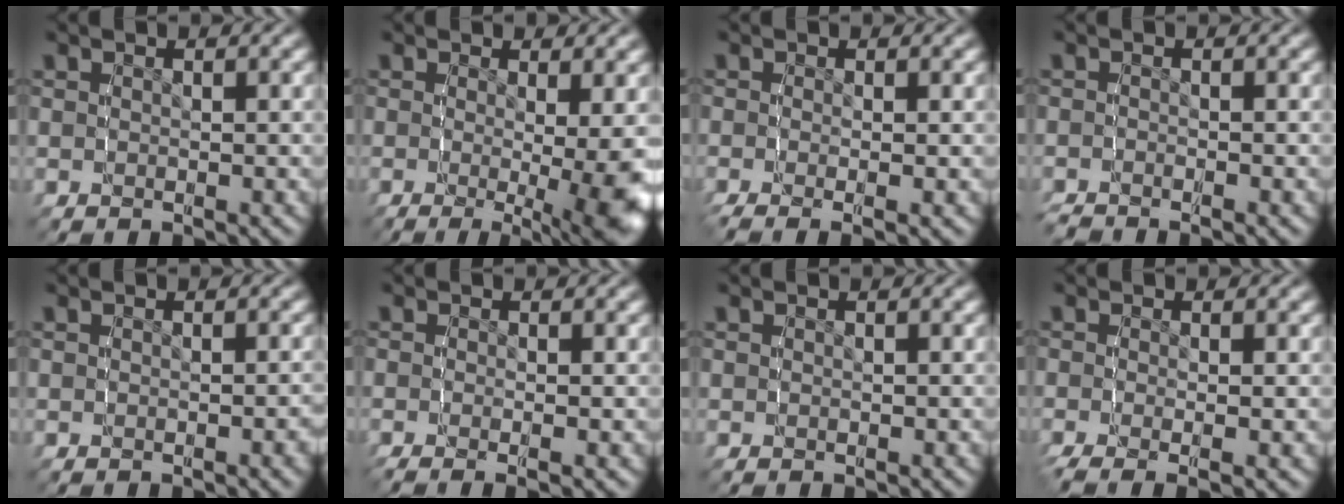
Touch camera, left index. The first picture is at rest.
{"total": 6.7, "force": [-2.7, 1.0, 6.1], "torque": [-0.077, -0.033, -0.028]}
{"total": 2.8, "force": [-1.8, 0.7, 2.0], "torque": [-0.044, -0.018, -0.020]}
{"total": 1.5, "force": [-1.5, 0.2, 0.3], "torque": [-0.005, -0.006, -0.025]}
{"total": 0.5, "force": [-0.3, 0.0, 0.4], "torque": [-0.005, 0.005, -0.007]}
{"total": 2.0, "force": [-1.4, 0.4, 1.5], "torque": [-0.032, -0.013, -0.016]}
{"total": 0.0}
{"total": 3.6, "force": [-2.4, 1.1, 2.5], "torque": [-0.053, -0.022, -0.027]}